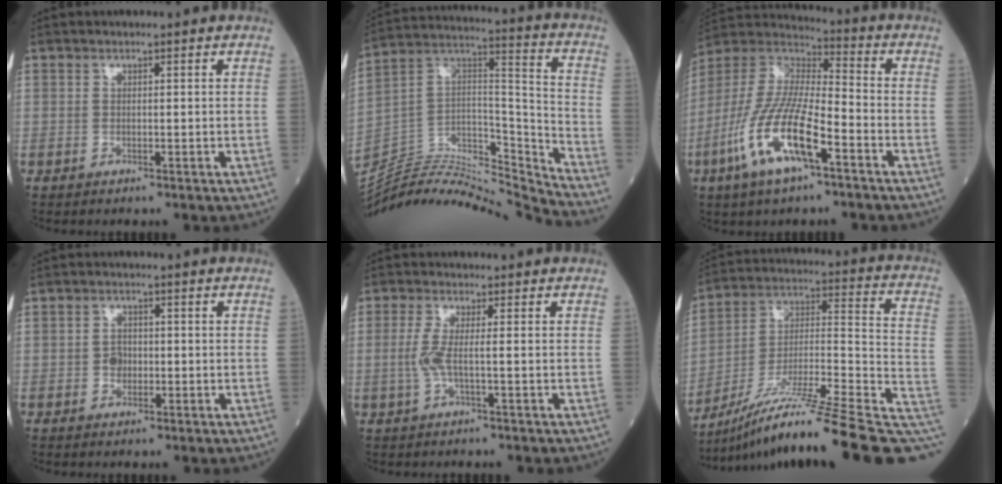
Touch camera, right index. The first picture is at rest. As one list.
[{"total": 23.2, "force": [-22.7, 0.4, 4.7], "torque": [-0.088, 0.039, -0.372]}, {"total": 16.1, "force": [-7.0, 4.0, 13.9], "torque": [-0.297, -0.011, -0.133]}, {"total": 1.9, "force": [-0.4, 1.5, 1.1], "torque": [-0.017, 0.005, -0.007]}, {"total": 3.2, "force": [-0.4, -0.1, 3.1], "torque": [-0.082, -0.003, -0.012]}, {"total": 24.7, "force": [-17.0, 1.3, 17.9], "torque": [-0.223, 0.021, -0.285]}]